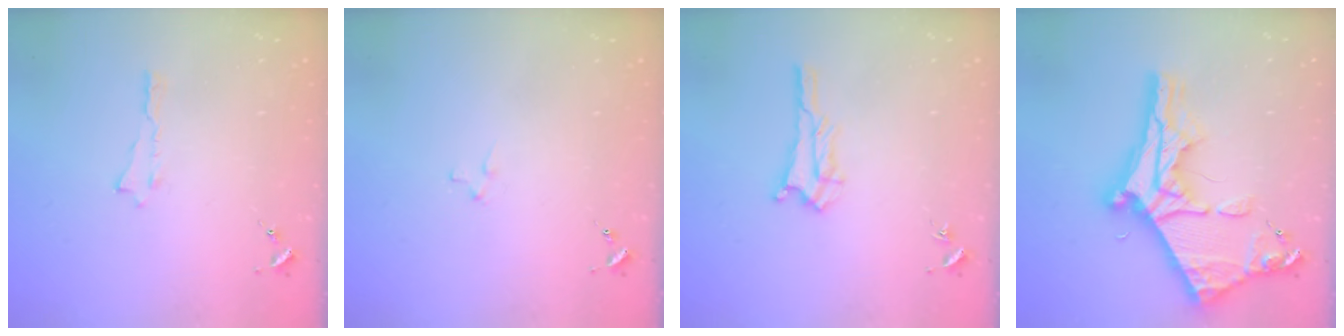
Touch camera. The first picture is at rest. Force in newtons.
{"total": 2.0, "press": 2.0, "slide": 0.2}
{"total": 2.3, "press": 2.2, "slide": 0.2}
{"total": 13.1, "press": 13.0, "slide": 1.2}